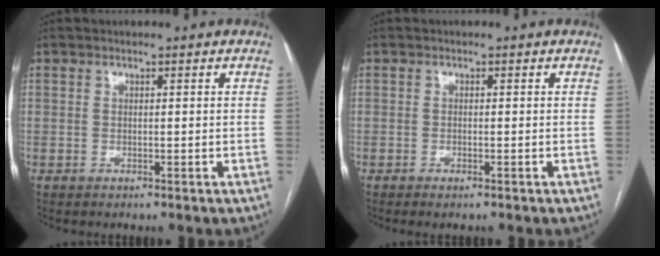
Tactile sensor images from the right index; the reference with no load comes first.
{"total": 1.2, "force": [-0.9, 0.2, 0.9], "torque": [-0.018, -0.002, -0.011]}